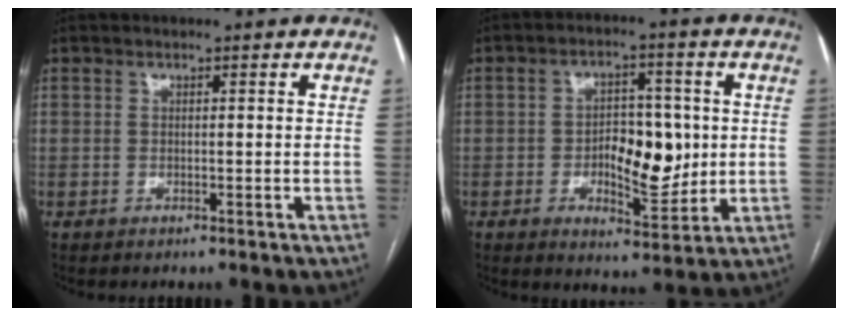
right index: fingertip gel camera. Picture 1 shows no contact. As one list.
[{"total": 9.4, "force": [-0.5, 4.5, 8.2], "torque": [-0.125, 0.011, 0.000]}]